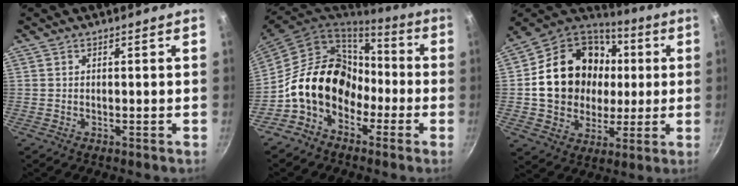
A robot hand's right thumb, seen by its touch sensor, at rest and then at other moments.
{"total": 16.5, "force": [-4.4, 12.8, 9.4], "torque": [-0.115, 0.065, -0.087]}
{"total": 22.7, "force": [2.6, 18.8, 12.4], "torque": [-0.204, 0.029, 0.052]}